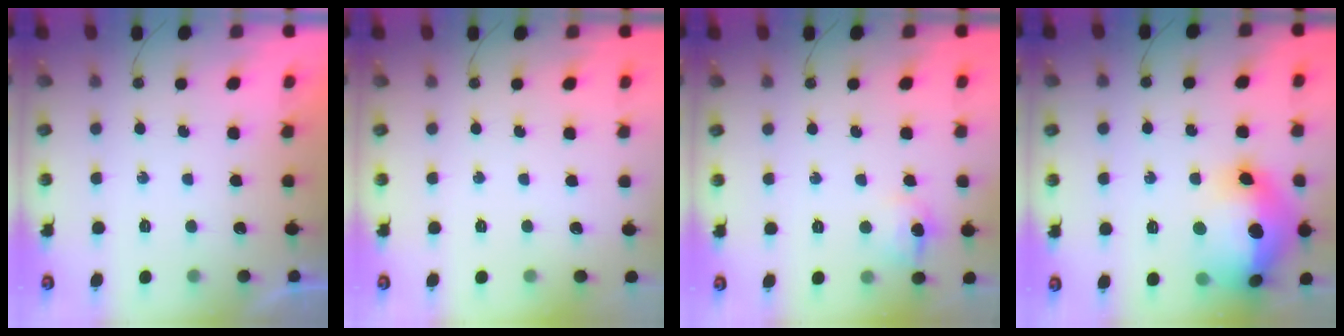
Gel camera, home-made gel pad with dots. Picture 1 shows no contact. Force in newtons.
{"total": 0.0}
{"total": 9.6, "press": 9.6, "slide": 0.9}
{"total": 24.8, "press": 23.6, "slide": 7.5}